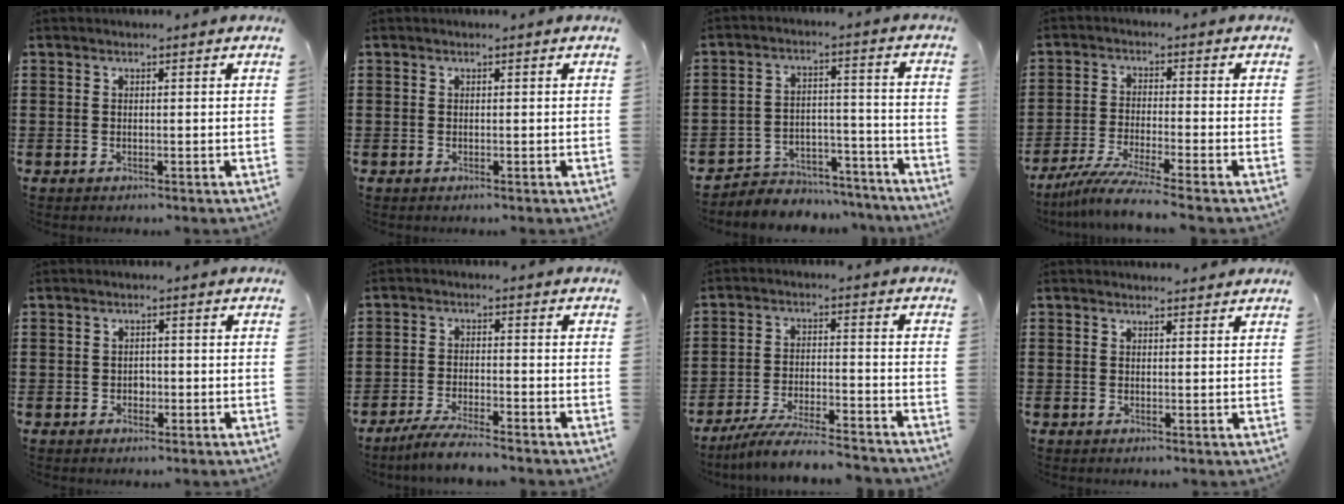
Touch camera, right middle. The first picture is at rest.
{"total": 0.0}
{"total": 5.4, "force": [-5.2, 1.5, 0.1], "torque": [-0.002, 0.019, -0.107]}
{"total": 5.7, "force": [-4.9, -0.6, 2.9], "torque": [-0.067, -0.022, -0.095]}
{"total": 1.4, "force": [-0.4, 1.1, 0.7], "torque": [-0.015, 0.003, -0.009]}
{"total": 4.2, "force": [-3.9, 0.0, 1.7], "torque": [-0.036, -0.006, -0.076]}
{"total": 6.8, "force": [-6.2, 0.3, 2.6], "torque": [-0.058, -0.007, -0.121]}
{"total": 0.8, "force": [0.8, 0.2, 0.0], "torque": [0.006, -0.004, 0.012]}